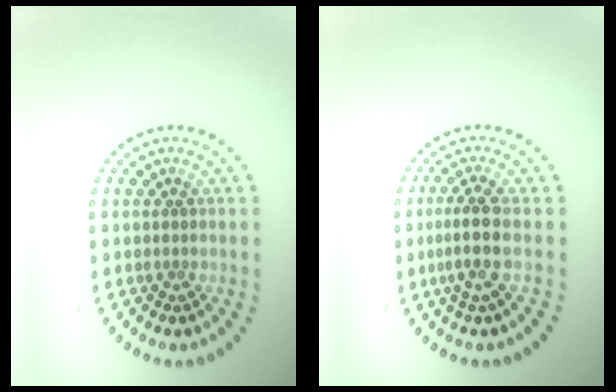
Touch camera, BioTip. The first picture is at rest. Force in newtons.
{"total": 2.7, "press": 2.2, "slide": 1.5}